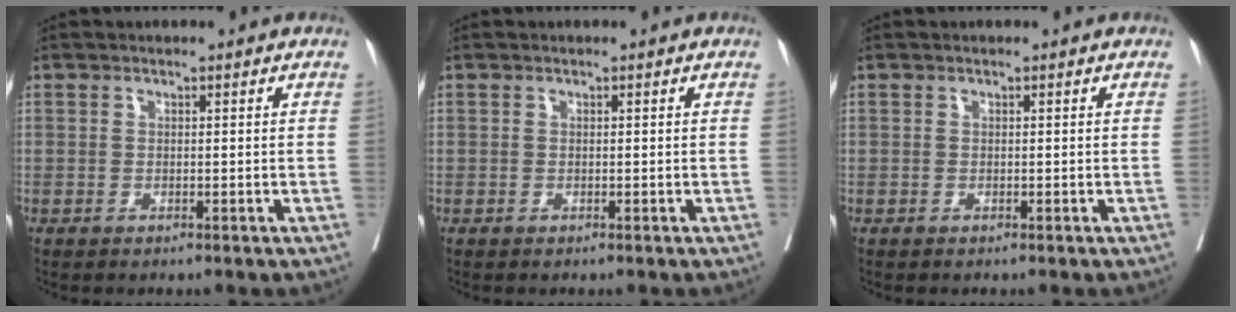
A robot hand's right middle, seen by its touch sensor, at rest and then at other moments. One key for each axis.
{"total": 0.0}
{"total": 0.0}